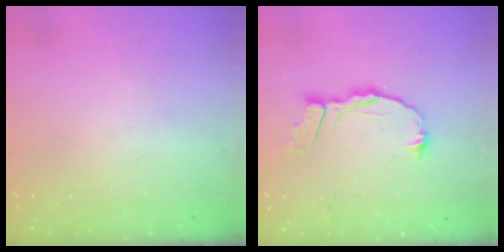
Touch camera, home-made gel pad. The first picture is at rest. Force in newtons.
{"total": 10.6, "press": 10.4, "slide": 1.7}